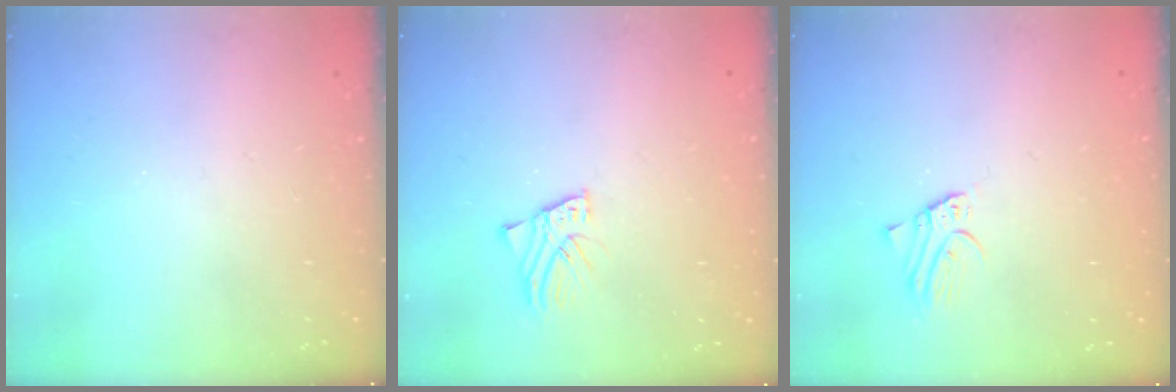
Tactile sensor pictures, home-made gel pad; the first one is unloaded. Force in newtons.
{"total": 2.3, "press": 2.3, "slide": 0.1}
{"total": 2.3, "press": 2.3, "slide": 0.2}